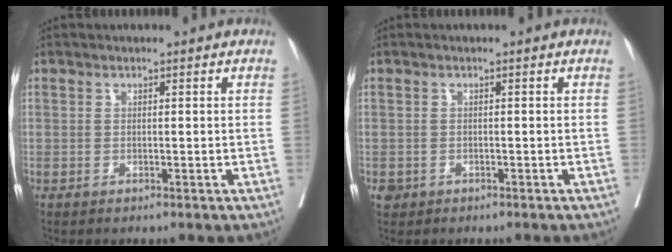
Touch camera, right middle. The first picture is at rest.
{"total": 1.0, "force": [-0.6, 0.8, 0.3], "torque": [-0.007, 0.003, -0.006]}